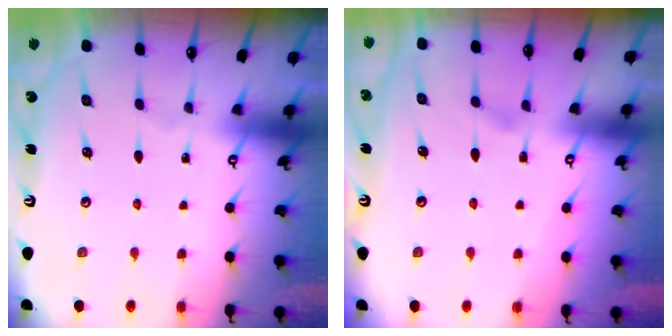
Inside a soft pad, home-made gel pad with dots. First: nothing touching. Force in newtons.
{"total": 1.1, "press": 0.6, "slide": 1.0}